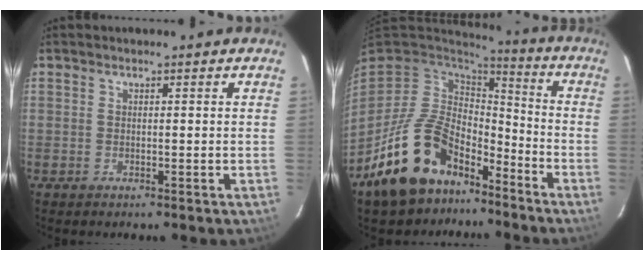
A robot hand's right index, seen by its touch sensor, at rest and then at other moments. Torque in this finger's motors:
{"motor_torque": [0.47, -0.57, 0.25, -0.02]}